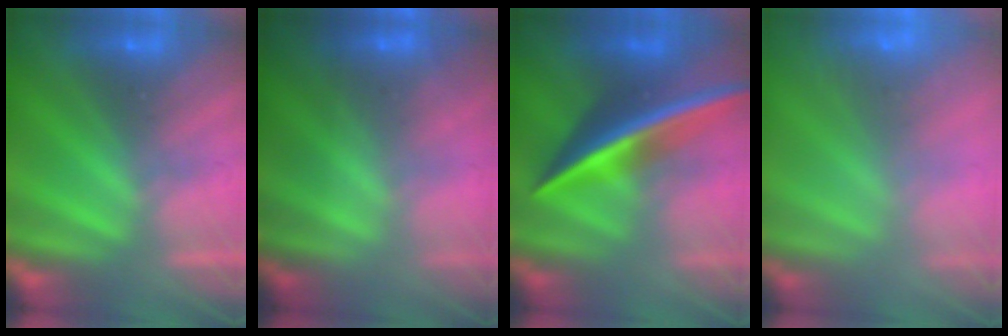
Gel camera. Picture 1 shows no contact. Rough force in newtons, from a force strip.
{"total": 1.6}
{"total": 2.7}
{"total": 9.8}